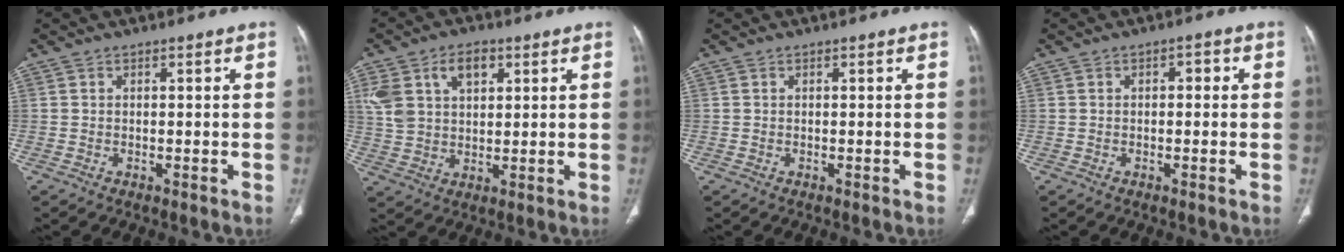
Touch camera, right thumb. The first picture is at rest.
{"total": 10.6, "force": [4.4, 6.8, 6.8], "torque": [-0.117, 0.000, 0.088]}
{"total": 0.0}
{"total": 1.8, "force": [0.3, 1.0, 1.5], "torque": [-0.014, 0.005, -0.001]}